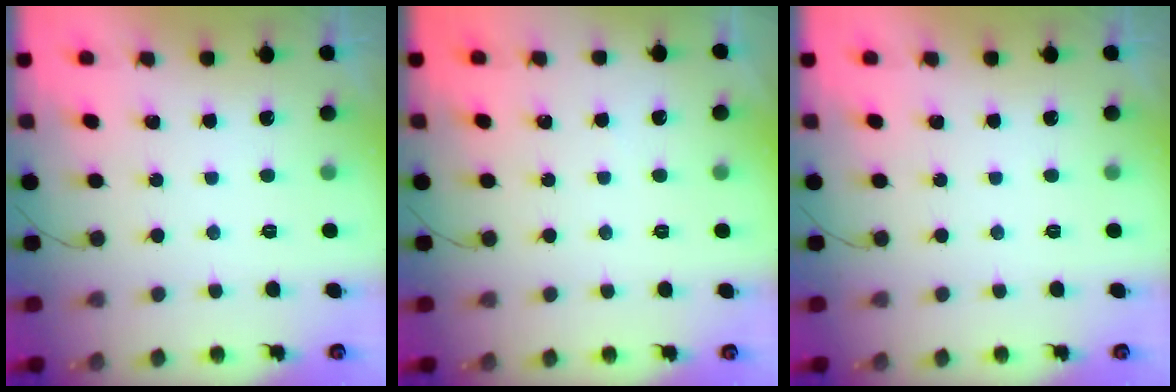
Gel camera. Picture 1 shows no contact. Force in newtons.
{"total": 1.5, "press": 1.5, "slide": 0.2}
{"total": 0.0}